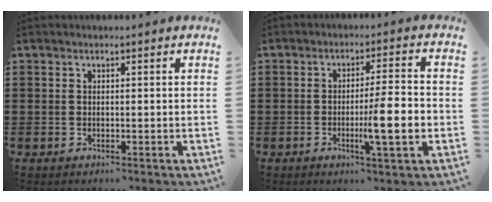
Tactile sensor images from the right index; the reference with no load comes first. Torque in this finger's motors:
{"motor_torque": [1.78, -0.36, 0.74, 0.17]}